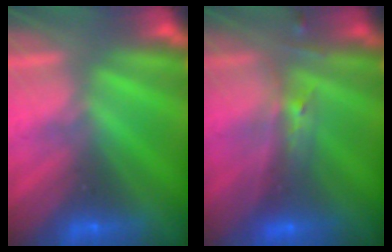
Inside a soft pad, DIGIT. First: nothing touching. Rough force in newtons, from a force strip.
{"total": 2.4}